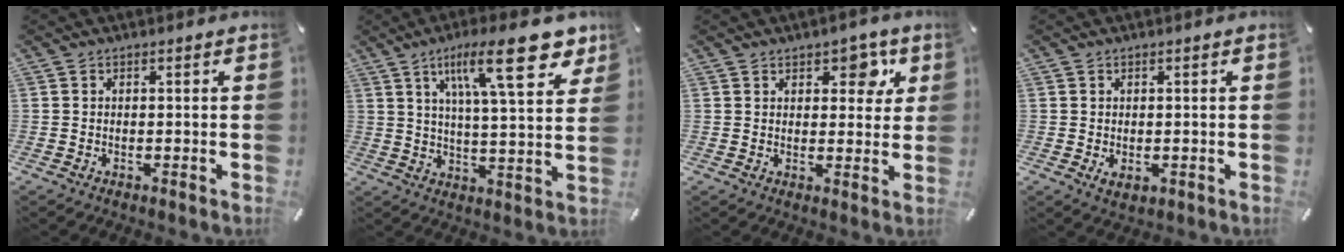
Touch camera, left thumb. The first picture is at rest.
{"total": 19.2, "force": [9.9, 5.6, 15.5], "torque": [-0.237, -0.032, 0.147]}
{"total": 6.1, "force": [3.3, 4.0, 3.2], "torque": [-0.015, -0.018, 0.049]}
{"total": 1.6, "force": [0.1, 1.3, 1.0], "torque": [-0.013, -0.002, 0.001]}